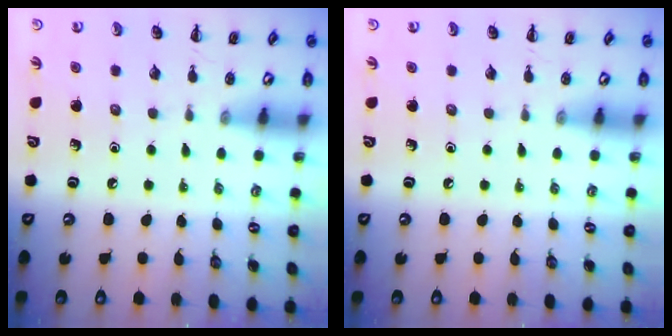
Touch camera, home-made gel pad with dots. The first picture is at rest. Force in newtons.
{"total": 0.0}